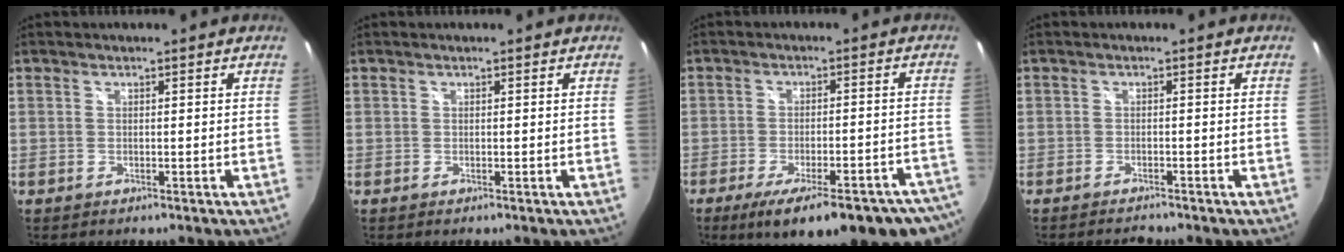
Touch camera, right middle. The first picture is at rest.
{"total": 0.0}
{"total": 20.6, "force": [-16.1, 5.1, 11.7], "torque": [-0.168, -0.038, -0.208]}
{"total": 2.8, "force": [-2.6, 0.6, 0.7], "torque": [-0.021, -0.009, -0.044]}